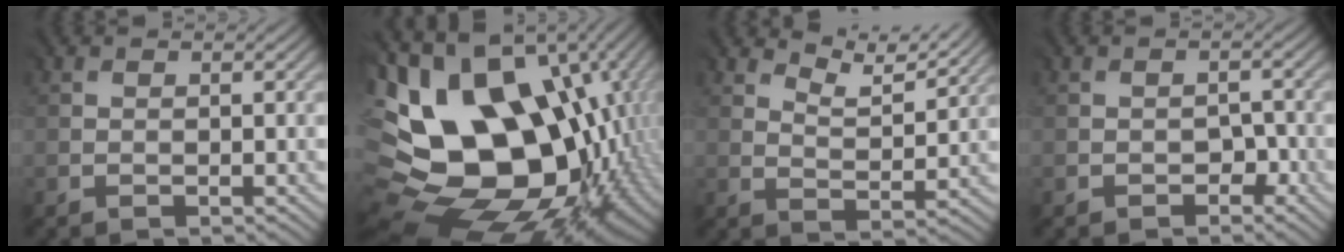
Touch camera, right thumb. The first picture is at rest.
{"total": 21.2, "force": [1.1, 15.4, 14.5], "torque": [-0.299, -0.026, 0.054]}
{"total": 5.9, "force": [5.3, 1.2, 2.2], "torque": [-0.047, 0.000, 0.100]}
{"total": 2.4, "force": [-1.7, 1.2, 1.2], "torque": [-0.009, 0.000, -0.028]}